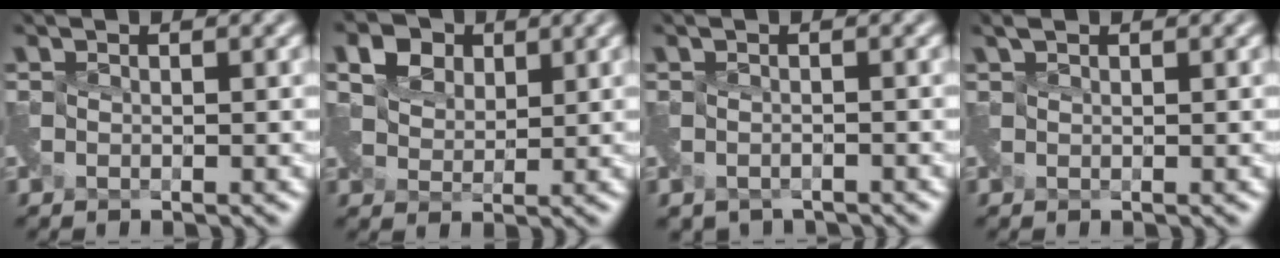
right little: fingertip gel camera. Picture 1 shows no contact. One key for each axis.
{"total": 5.2, "fx": 3.5, "fy": 3.0, "fz": 2.4, "tx": -0.065, "ty": 0.009, "tz": 0.061}
{"total": 1.8, "fx": -1.4, "fy": 0.9, "fz": 0.4, "tx": -0.005, "ty": -0.017, "tz": -0.029}
{"total": 0.9, "fx": 0.8, "fy": 0.2, "fz": 0.3, "tx": -0.008, "ty": 0.007, "tz": 0.017}